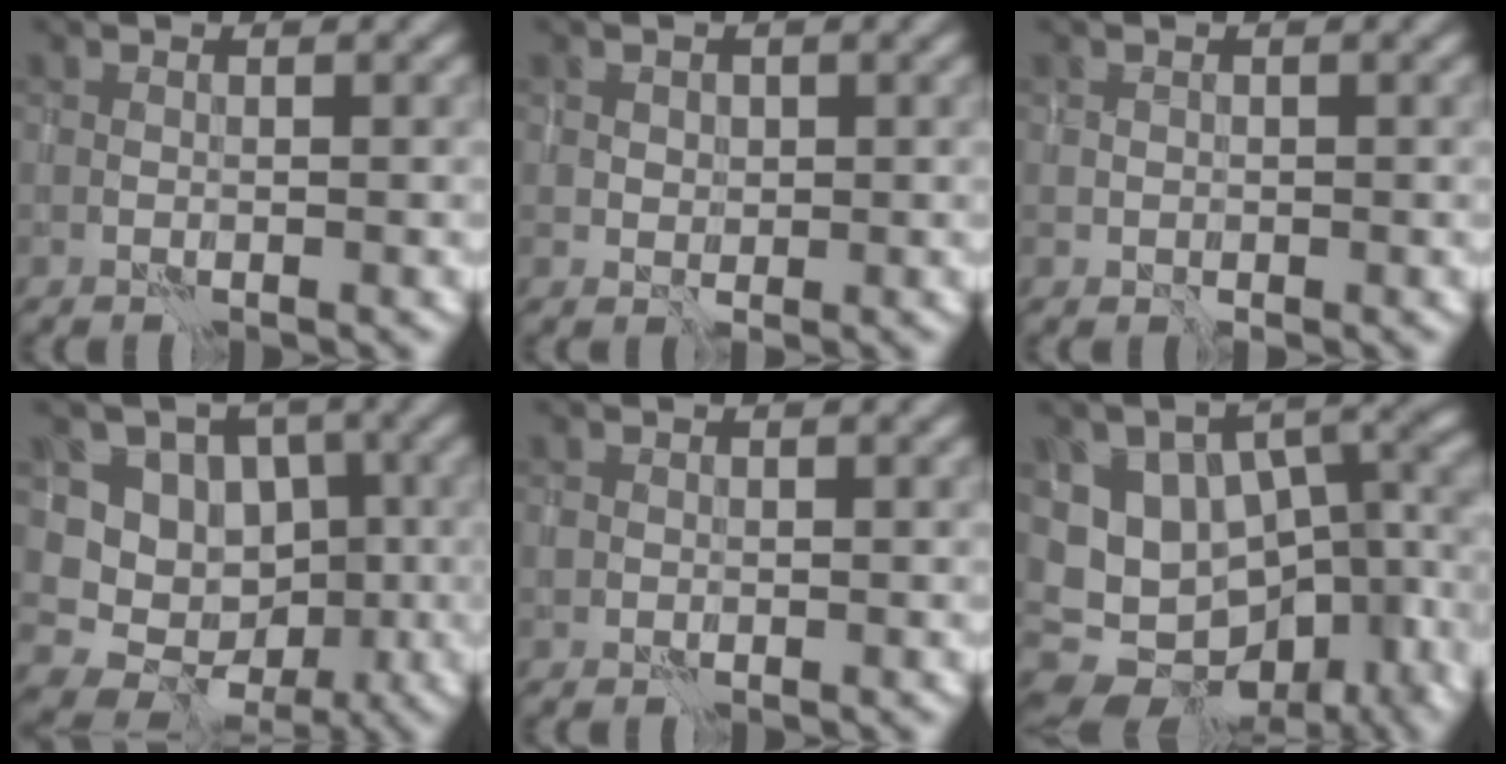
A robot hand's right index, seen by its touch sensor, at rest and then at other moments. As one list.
[{"total": 0.9, "force": [0.4, 0.8, -0.1], "torque": [0.003, -0.001, 0.008]}, {"total": 0.6, "force": [0.1, 0.6, -0.2], "torque": [0.007, -0.002, 0.004]}, {"total": 9.5, "force": [-0.1, 8.7, 4.0], "torque": [-0.034, 0.016, -0.027]}, {"total": 0.8, "force": [0.0, 0.8, 0.0], "torque": [0.003, -0.001, 0.002]}, {"total": 15.1, "force": [-4.7, 10.8, 9.4], "torque": [-0.145, -0.023, -0.023]}]